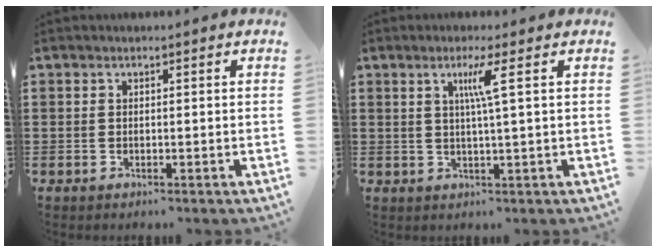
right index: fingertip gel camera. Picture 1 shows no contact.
{"total": 4.1, "force": [1.3, -0.6, 3.9], "torque": [-0.076, -0.004, 0.016]}